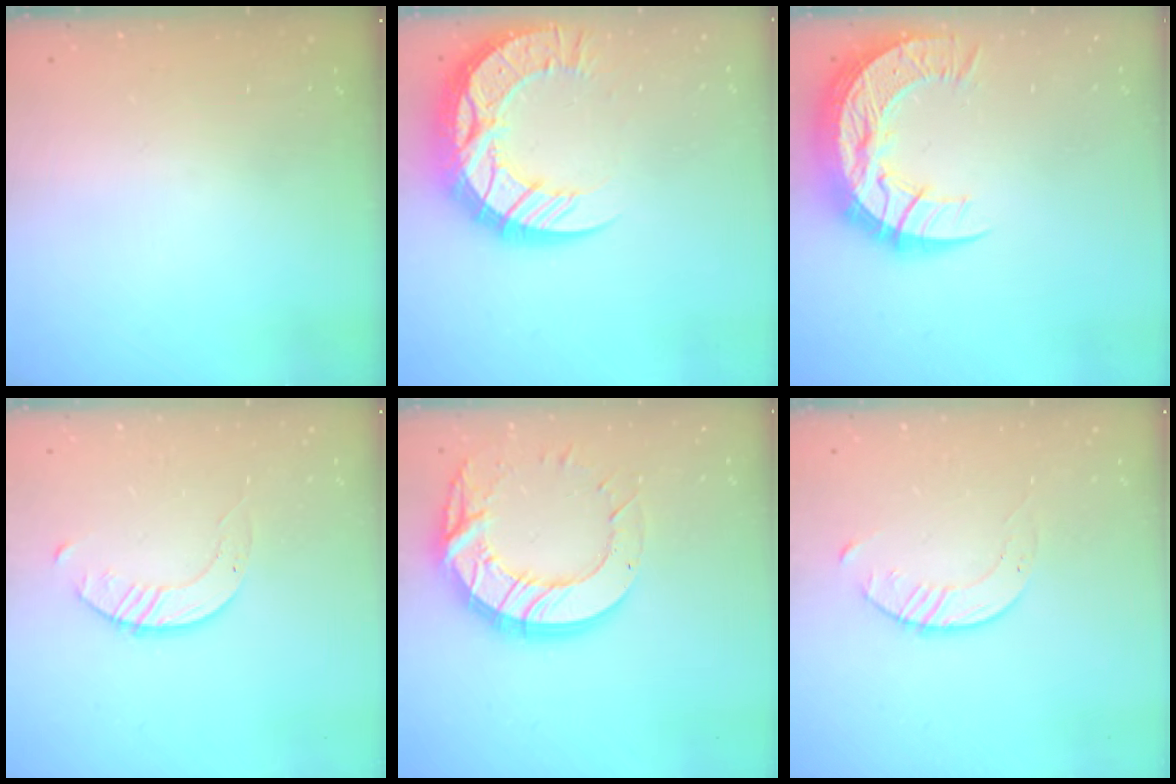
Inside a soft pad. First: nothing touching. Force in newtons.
{"total": 18.2, "press": 18.2, "slide": 1.4}
{"total": 15.4, "press": 15.3, "slide": 1.1}
{"total": 2.8, "press": 2.8, "slide": 0.3}
{"total": 15.8, "press": 15.8, "slide": 1.1}
{"total": 4.2, "press": 4.2, "slide": 0.5}